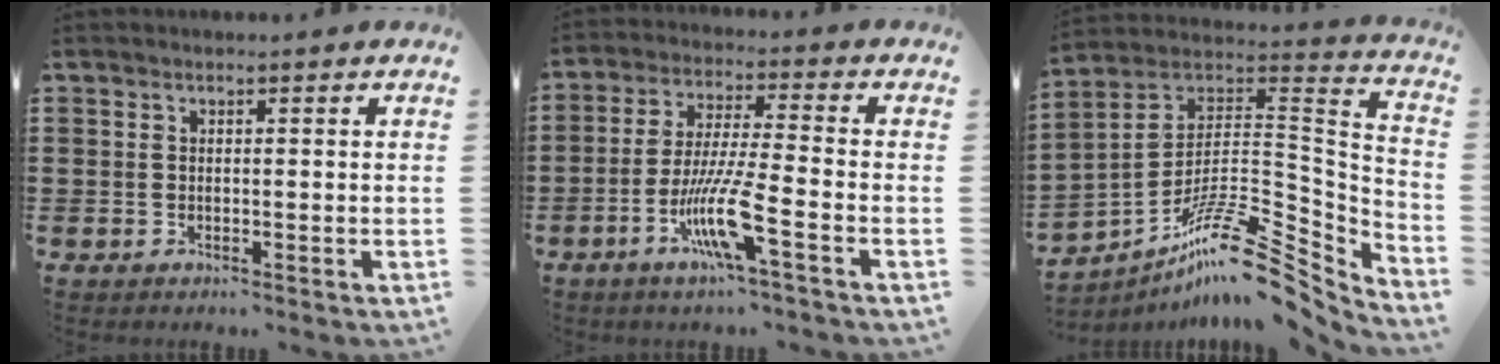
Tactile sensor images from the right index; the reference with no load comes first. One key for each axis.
{"total": 10.1, "fx": -4.6, "fy": 0.6, "fz": 8.9, "tx": -0.185, "ty": -0.013, "tz": -0.092}
{"total": 15.9, "fx": -11.3, "fy": 4.2, "fz": 10.3, "tx": -0.162, "ty": 0.022, "tz": -0.204}